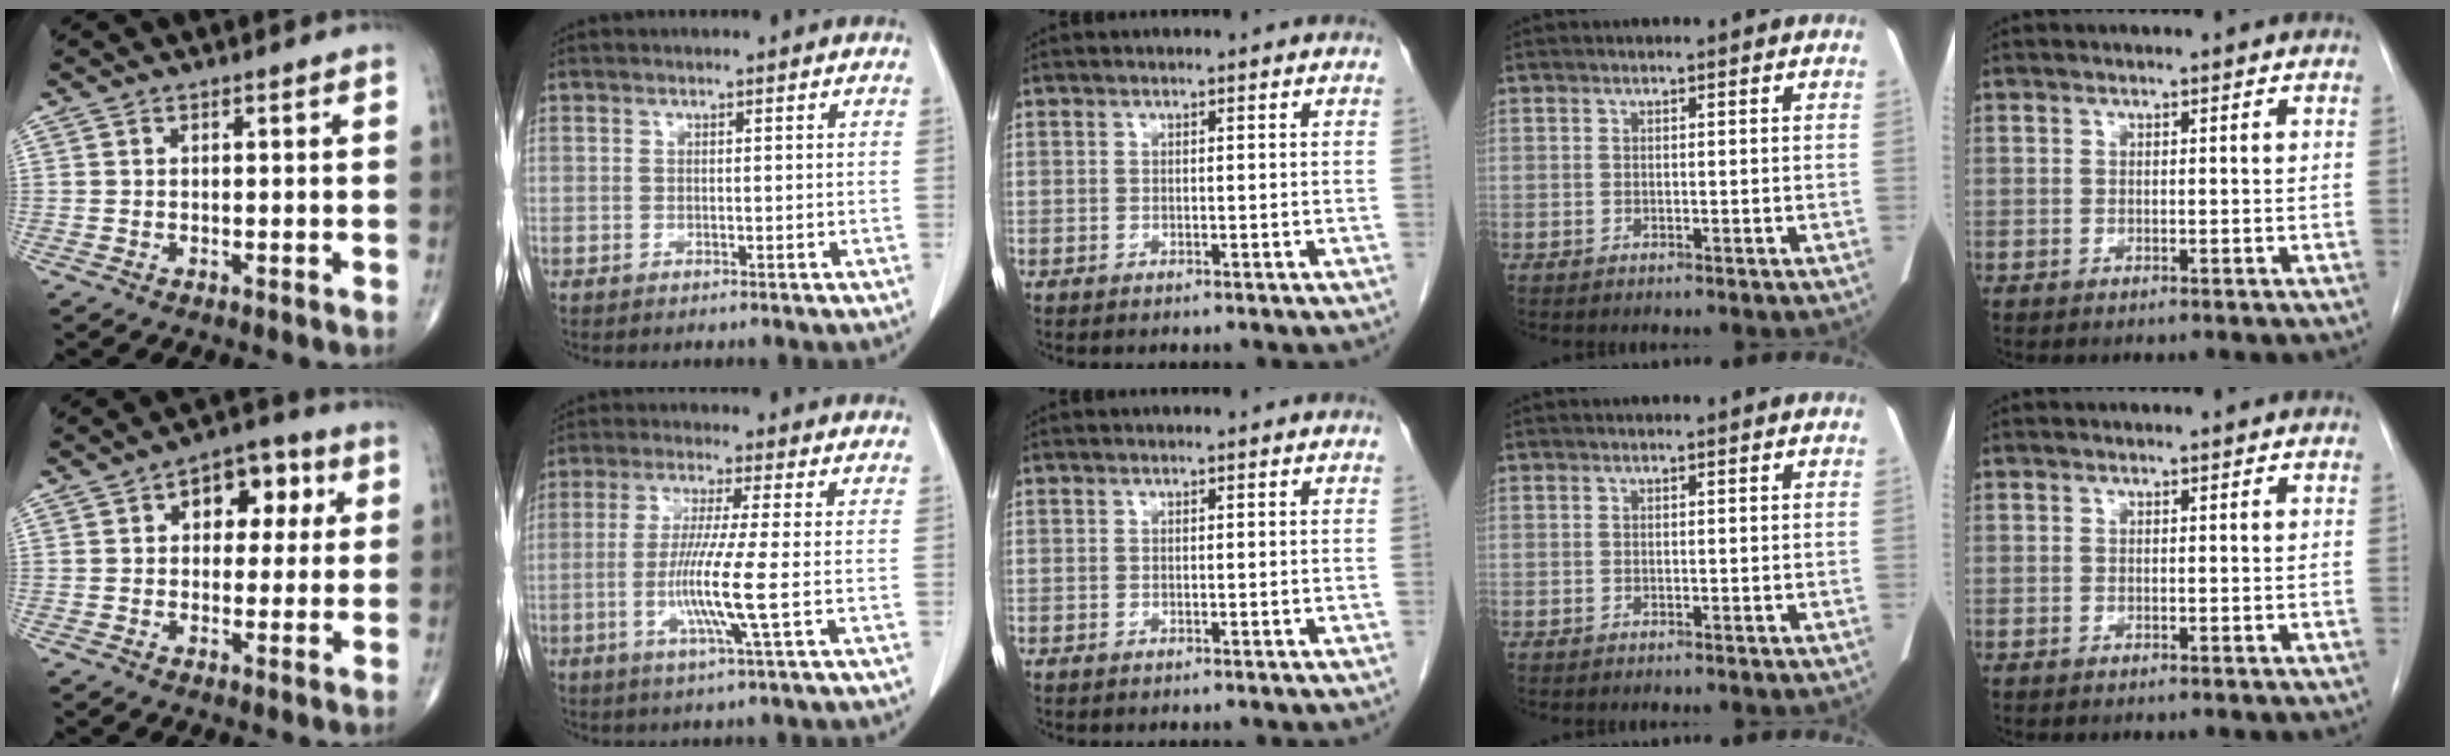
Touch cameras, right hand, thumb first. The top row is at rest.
{"thumb": {"total": 9.7, "force": [2.7, 6.3, 6.9], "torque": [-0.047, 0.013, 0.030]}, "index": {"total": 8.7, "force": [-1.7, -1.3, 8.4], "torque": [-0.169, -0.020, -0.036]}}